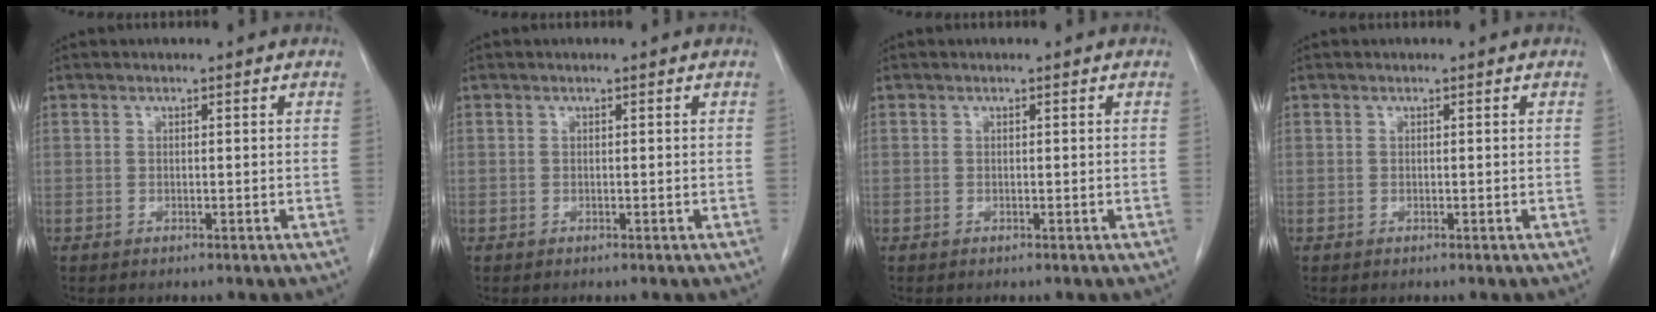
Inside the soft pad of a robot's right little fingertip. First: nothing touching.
{"total": 0.0}
{"total": 0.0}
{"total": 0.0}